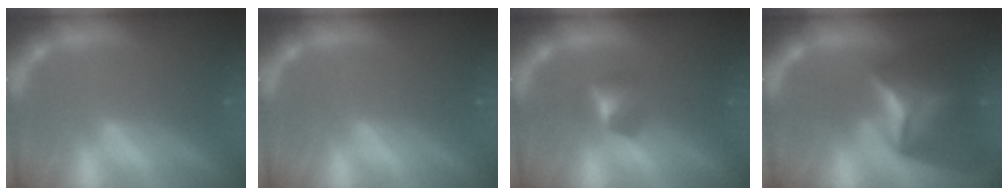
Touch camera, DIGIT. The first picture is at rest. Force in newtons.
{"total": 0.0}
{"total": 2.4}
{"total": 9.4}